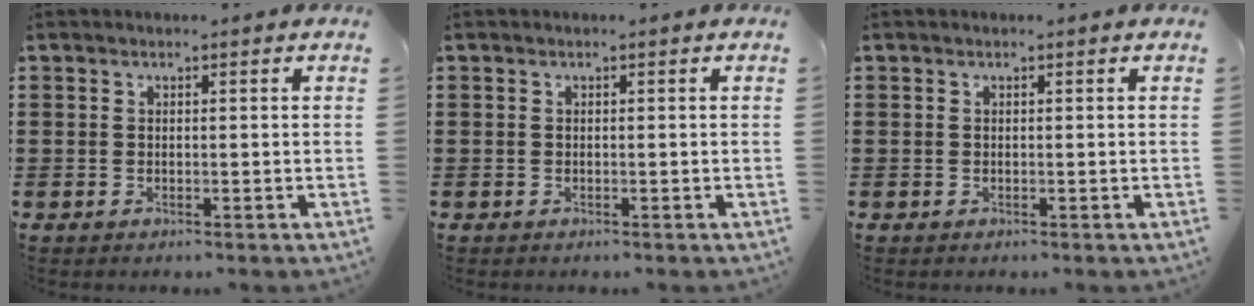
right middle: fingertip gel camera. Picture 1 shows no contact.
{"total": 0.0}
{"total": 0.0}